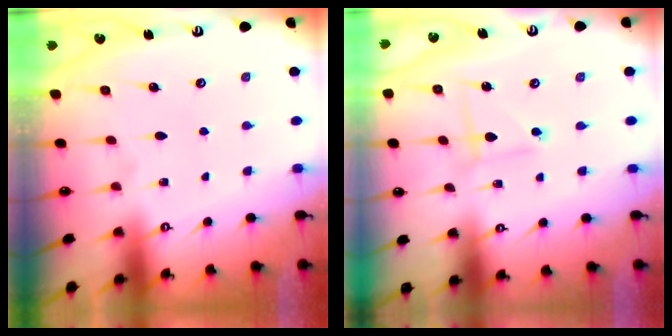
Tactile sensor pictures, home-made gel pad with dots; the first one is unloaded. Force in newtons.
{"total": 1.4, "press": 1.3, "slide": 0.1}